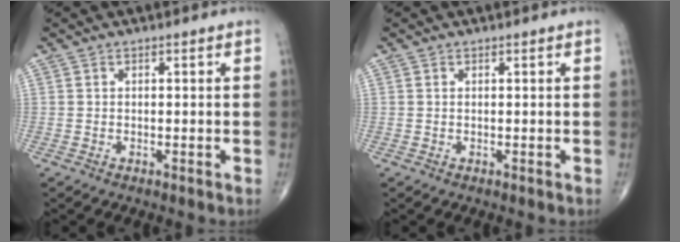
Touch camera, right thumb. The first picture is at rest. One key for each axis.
{"total": 0.0}